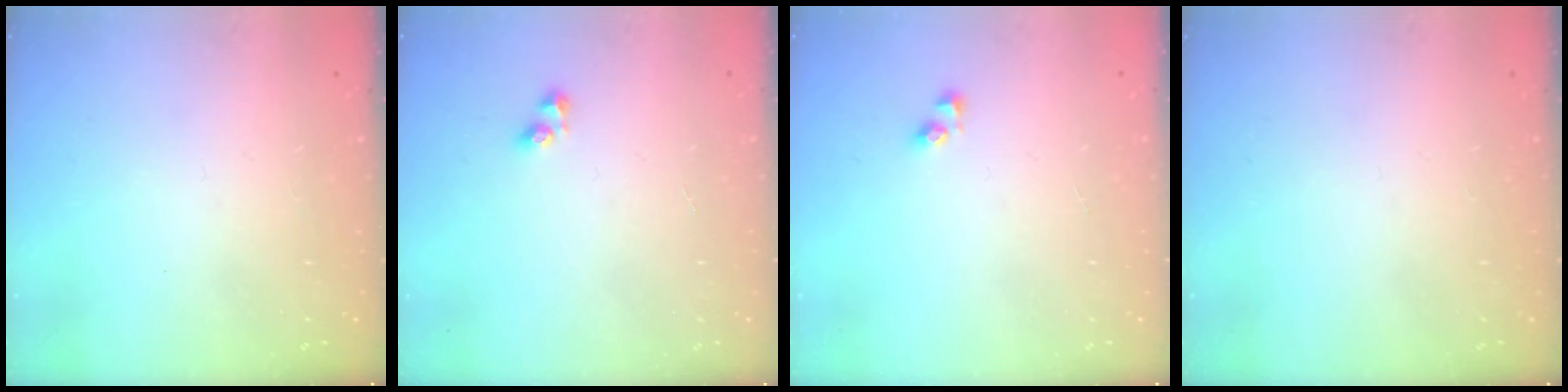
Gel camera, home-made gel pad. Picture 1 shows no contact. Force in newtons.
{"total": 2.5, "press": 2.2, "slide": 1.3}
{"total": 4.0, "press": 3.9, "slide": 0.5}
{"total": 0.0}